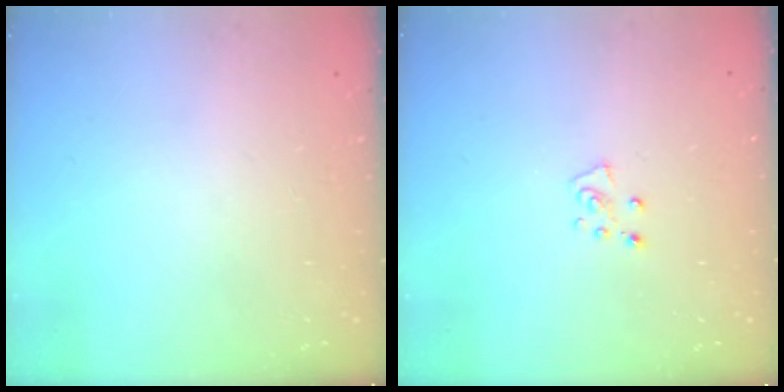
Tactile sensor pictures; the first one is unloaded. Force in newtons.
{"total": 4.7, "press": 4.7, "slide": 0.5}